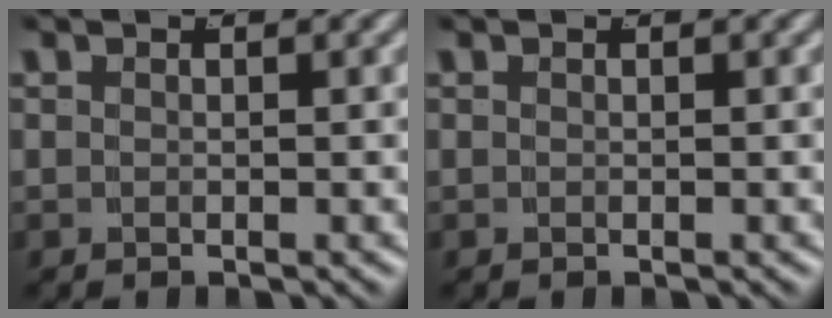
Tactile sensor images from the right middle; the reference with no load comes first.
{"total": 0.0}